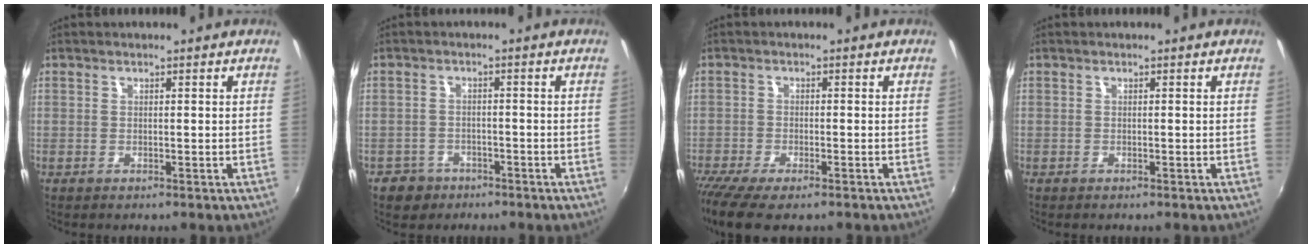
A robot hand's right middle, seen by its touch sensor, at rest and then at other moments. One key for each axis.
{"total": 4.7, "fx": -3.0, "fy": 3.5, "fz": 0.8, "tx": -0.036, "ty": 0.004, "tz": -0.047}
{"total": 9.0, "fx": -6.8, "fy": 2.5, "fz": 5.4, "tx": -0.134, "ty": -0.045, "tz": -0.123}
{"total": 0.0}